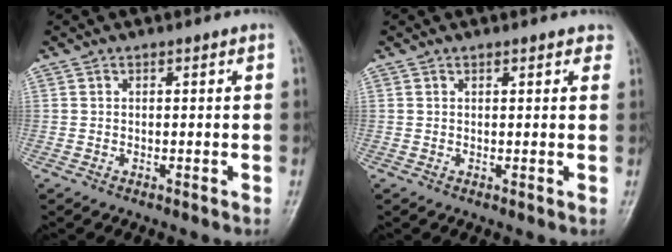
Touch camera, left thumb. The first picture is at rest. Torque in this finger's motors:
{"motor_torque": [-0.03, 0.05, -0.47, -0.05, 0.04]}